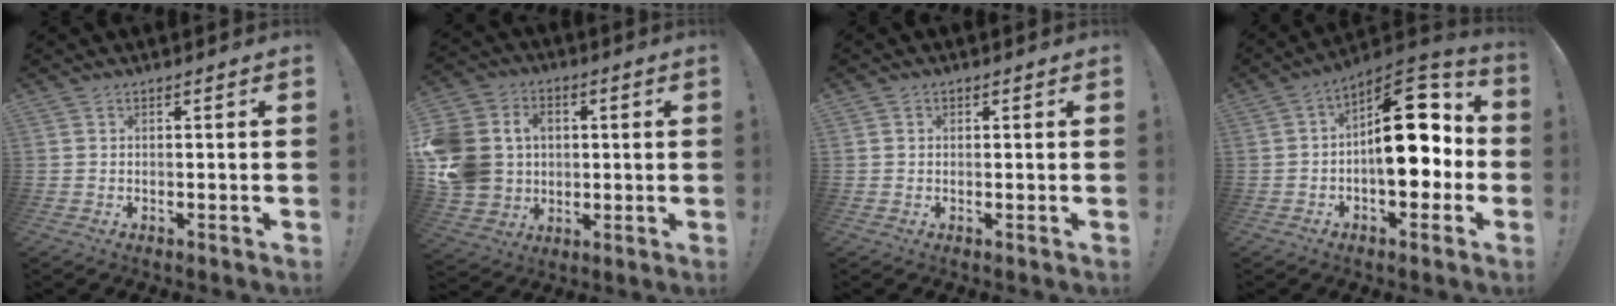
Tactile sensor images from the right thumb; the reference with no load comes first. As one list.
[{"total": 14.3, "force": [0.8, 12.6, 6.6], "torque": [-0.125, 0.005, 0.024]}, {"total": 0.8, "force": [0.1, 0.8, 0.1], "torque": [0.002, 0.000, 0.002]}, {"total": 18.5, "force": [0.8, 10.5, 15.2], "torque": [-0.181, 0.007, 0.022]}]